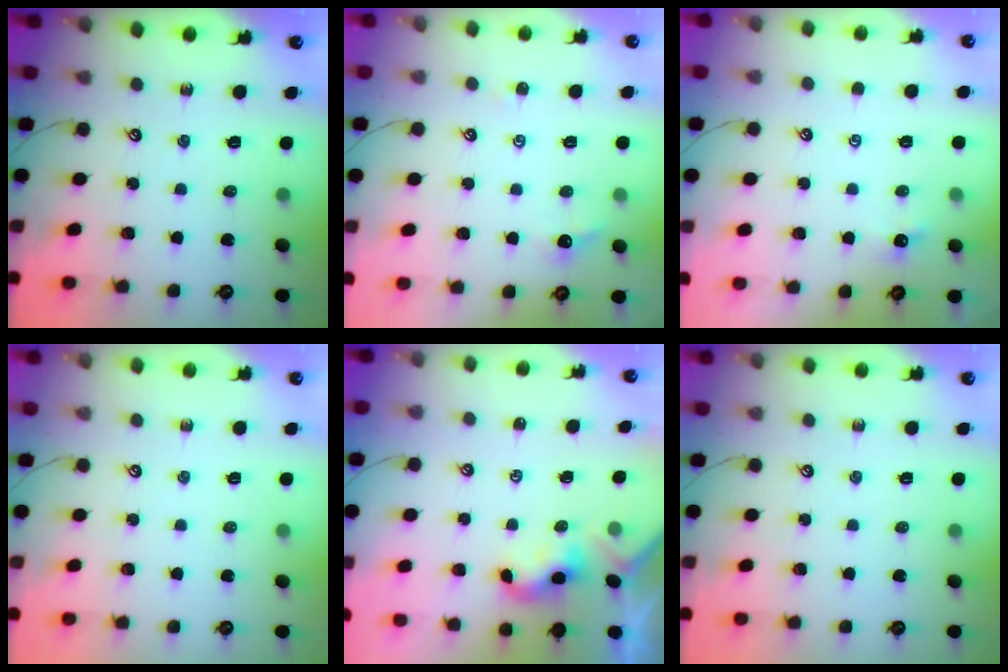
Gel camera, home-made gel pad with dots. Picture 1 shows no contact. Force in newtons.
{"total": 1.1, "press": 1.0, "slide": 0.5}
{"total": 1.0, "press": 0.9, "slide": 0.4}
{"total": 0.0}
{"total": 2.2, "press": 2.2, "slide": 0.2}
{"total": 0.0}